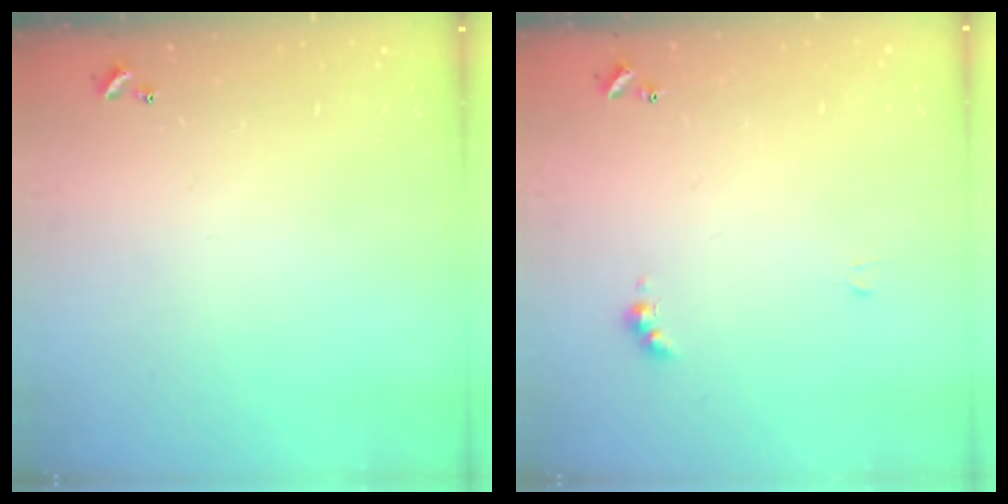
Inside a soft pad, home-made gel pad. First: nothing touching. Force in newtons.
{"total": 2.0, "press": 2.0, "slide": 0.5}